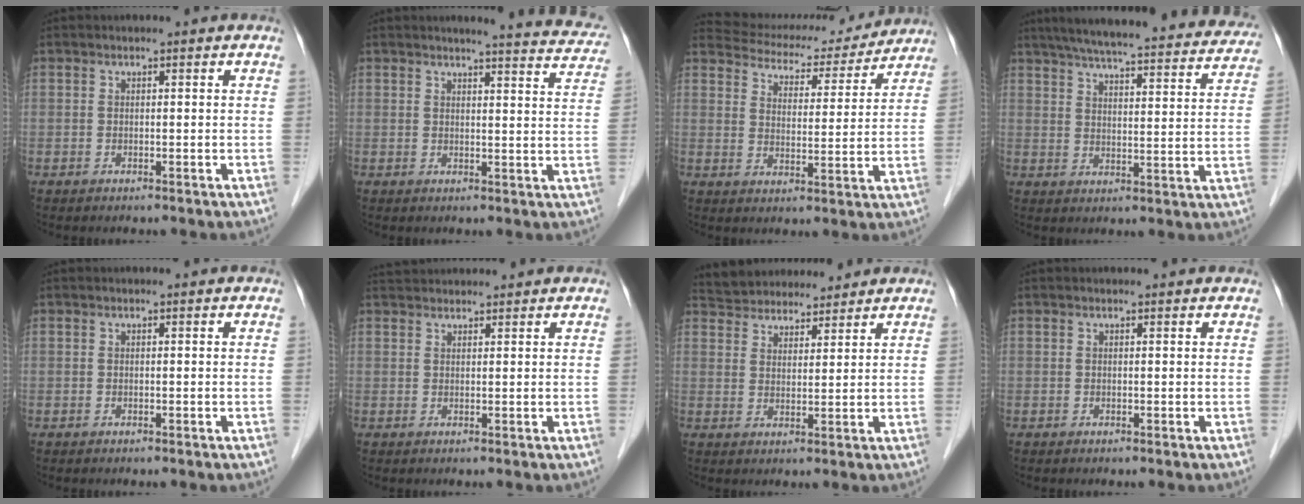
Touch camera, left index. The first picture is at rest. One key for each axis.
{"total": 10.8, "fx": 10.3, "fy": 0.7, "fz": 3.3, "tx": -0.026, "ty": -0.040, "tz": 0.093}
{"total": 15.8, "fx": 15.0, "fy": 3.9, "fz": 2.9, "tx": -0.036, "ty": 0.004, "tz": 0.196}
{"total": 29.3, "fx": 26.1, "fy": 4.4, "fz": 12.6, "tx": -0.201, "ty": -0.021, "tz": 0.323}
{"total": 0.0}
{"total": 3.7, "fx": 3.7, "fy": 0.4, "fz": 0.6, "tx": -0.012, "ty": 0.034, "tz": 0.064}
{"total": 10.4, "fx": 9.7, "fy": 2.8, "fz": 2.3, "tx": -0.036, "ty": 0.025, "tz": 0.157}
{"total": 0.9, "fx": 0.9, "fy": 0.0, "fz": 0.1, "tx": -0.010, "ty": 0.001, "tz": 0.008}